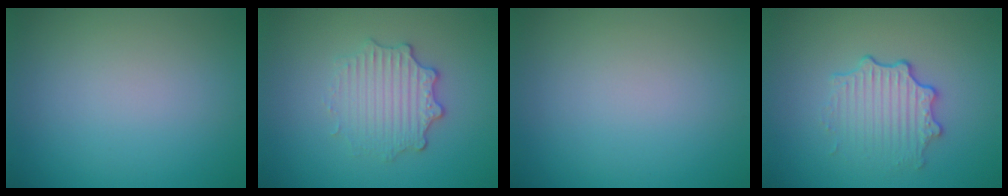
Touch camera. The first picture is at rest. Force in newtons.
{"total": 3.2, "press": 2.8, "slide": 1.6}
{"total": 0.0}
{"total": 3.4, "press": 2.7, "slide": 2.1}